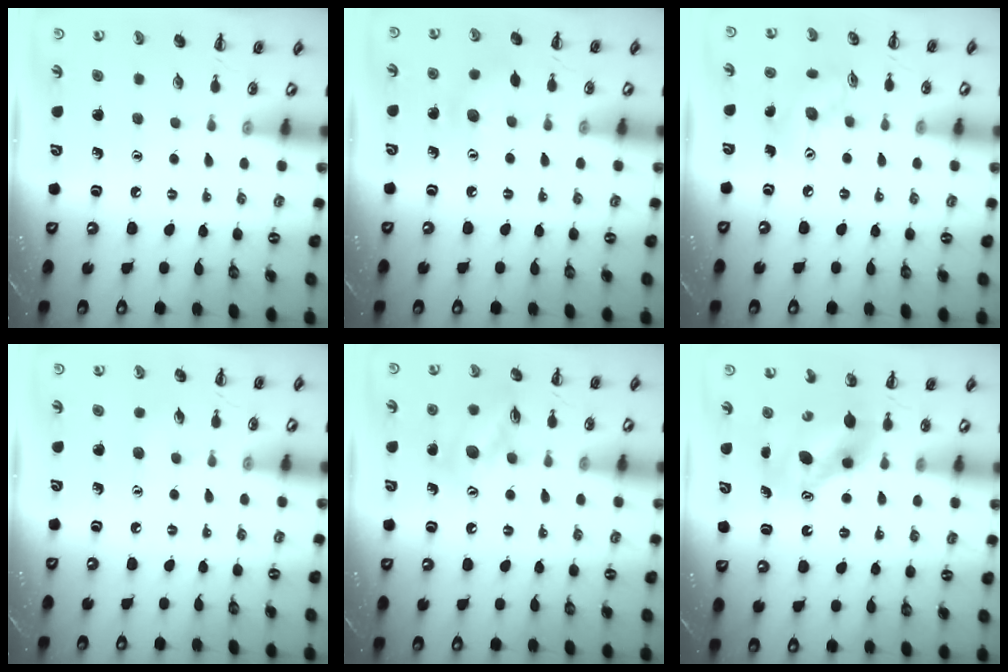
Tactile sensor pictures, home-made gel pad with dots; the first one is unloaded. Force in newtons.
{"total": 6.8, "press": 6.7, "slide": 1.3}
{"total": 8.0, "press": 8.0, "slide": 0.4}
{"total": 3.6, "press": 3.5, "slide": 0.9}
{"total": 12.4, "press": 12.4, "slide": 1.1}
{"total": 6.6, "press": 6.5, "slide": 0.9}